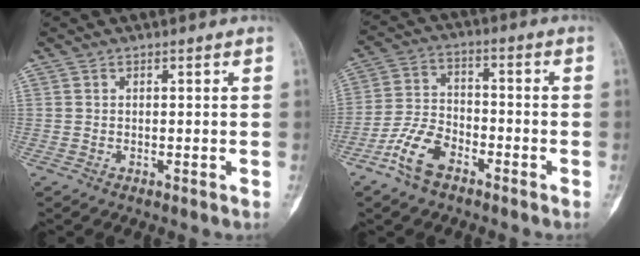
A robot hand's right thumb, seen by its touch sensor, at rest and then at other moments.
{"total": 8.9, "force": [-5.3, 4.8, 5.3], "torque": [-0.101, 0.031, -0.109]}